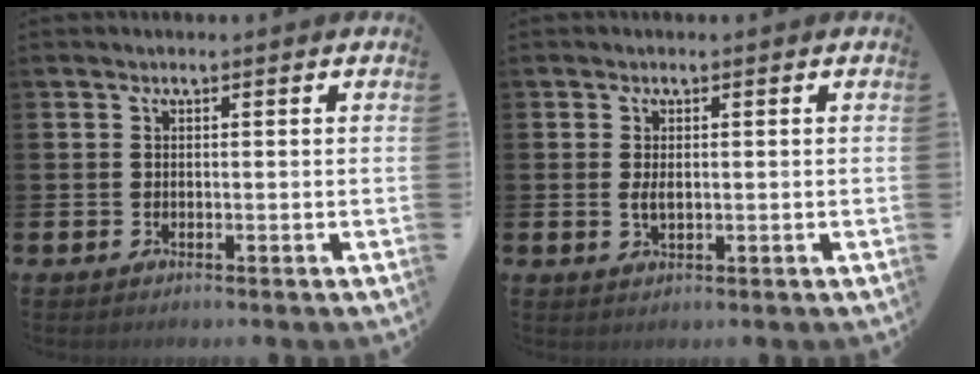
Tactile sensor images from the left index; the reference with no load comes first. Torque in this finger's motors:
{"motor_torque": [0.47, 0.01, -0.02, 0.06]}